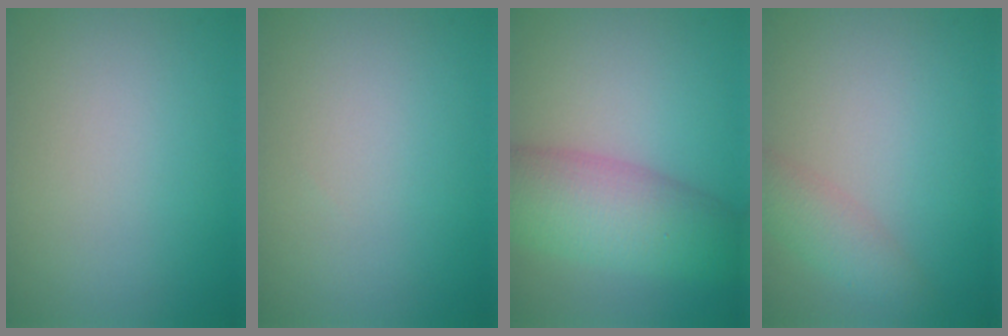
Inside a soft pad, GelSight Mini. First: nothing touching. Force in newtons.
{"total": 0.0}
{"total": 7.7, "press": 7.7, "slide": 0.1}
{"total": 2.5, "press": 2.5, "slide": 0.1}